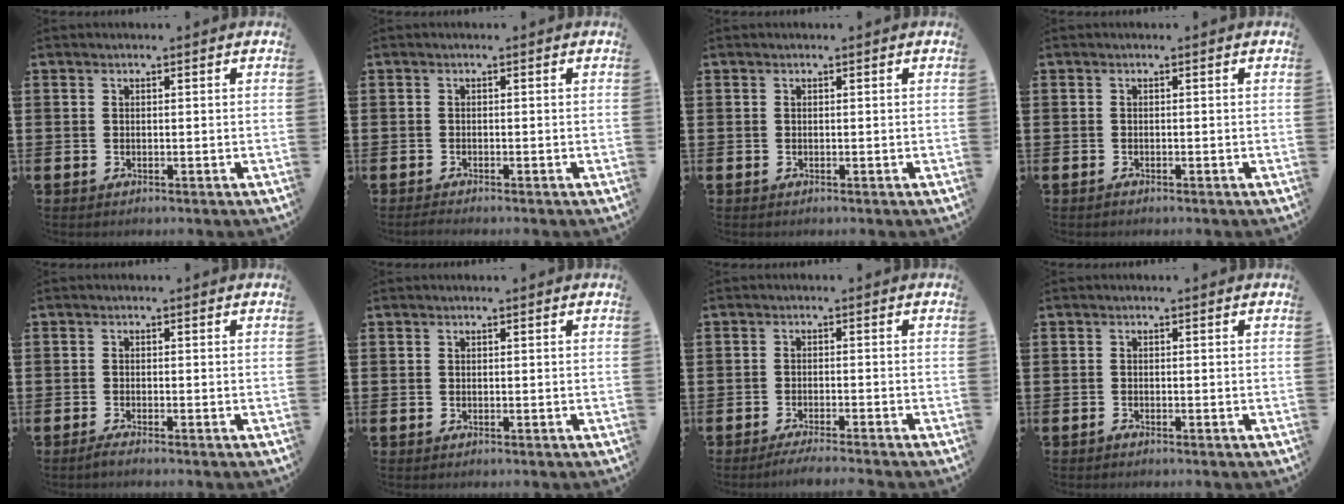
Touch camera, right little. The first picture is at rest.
{"total": 0.6, "force": [-0.5, 0.0, 0.4], "torque": [-0.007, -0.001, -0.011]}
{"total": 0.0}
{"total": 0.0}
{"total": 0.9, "force": [-0.7, 0.0, 0.7], "torque": [-0.010, -0.002, -0.013]}
{"total": 0.0}
{"total": 1.8, "force": [-1.5, -0.2, 0.9], "torque": [-0.014, 0.002, -0.028]}
{"total": 0.5, "force": [-0.5, 0.0, 0.0], "torque": [-0.002, -0.003, -0.010]}